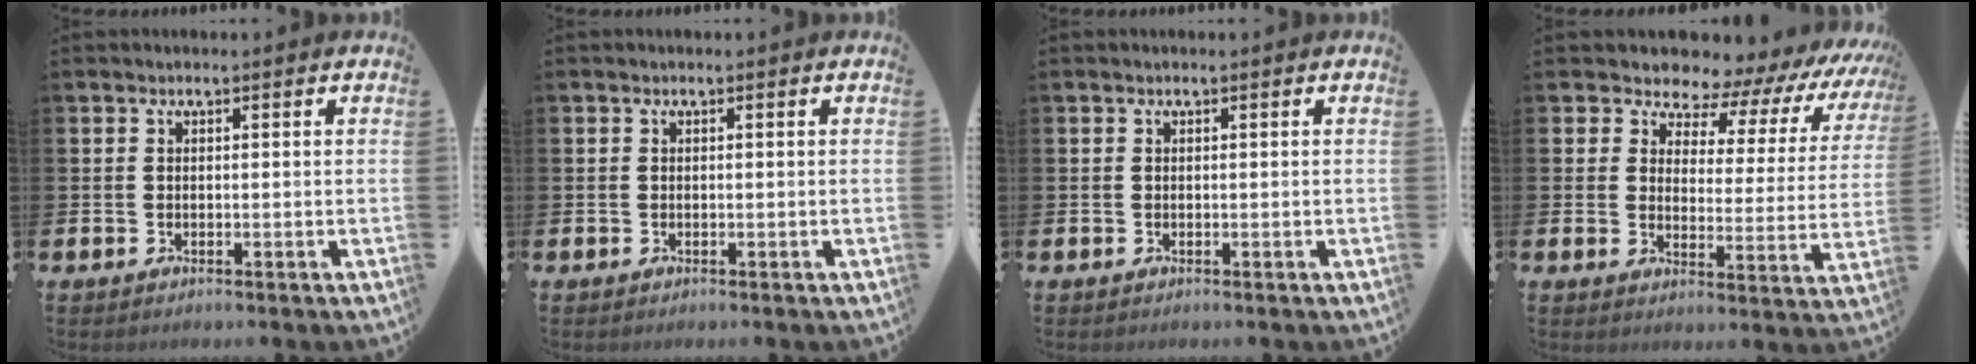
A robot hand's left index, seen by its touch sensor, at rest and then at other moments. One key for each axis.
{"total": 0.0}
{"total": 0.0}
{"total": 6.3, "fx": 5.6, "fy": 2.8, "fz": 0.7, "tx": -0.026, "ty": -0.063, "tz": 0.086}